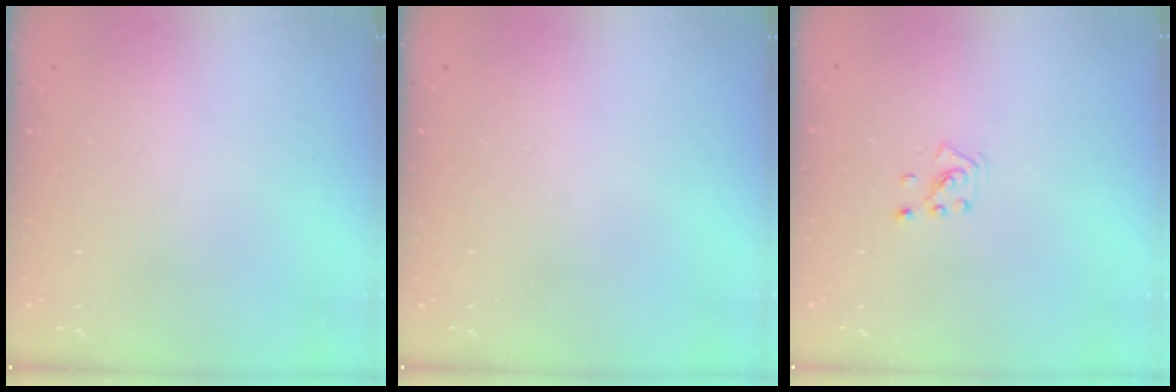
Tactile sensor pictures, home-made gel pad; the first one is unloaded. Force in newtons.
{"total": 0.0}
{"total": 2.2, "press": 2.2, "slide": 0.6}